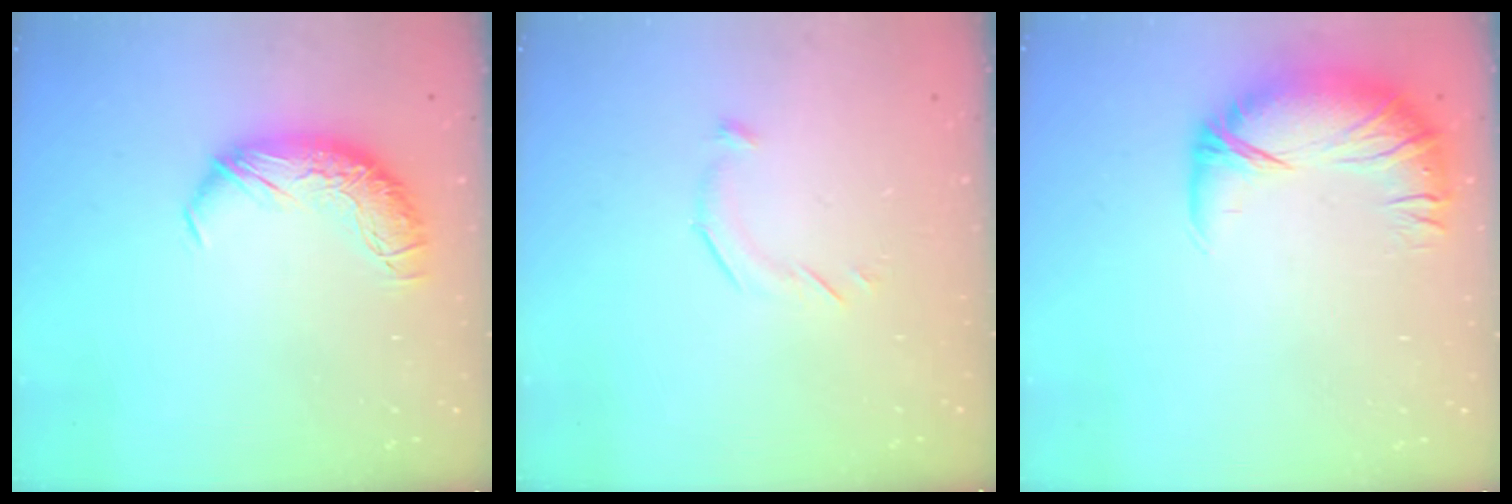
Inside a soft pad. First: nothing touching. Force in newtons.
{"total": 6.5, "press": 6.4, "slide": 0.7}
{"total": 3.2, "press": 0.8, "slide": 3.1}